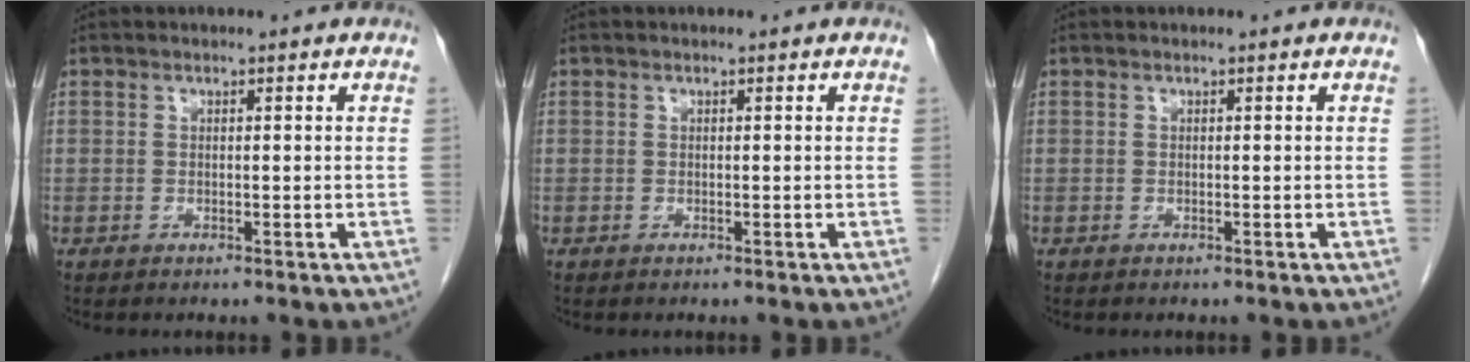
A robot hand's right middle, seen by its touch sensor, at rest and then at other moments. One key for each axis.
{"total": 0.0}
{"total": 0.0}